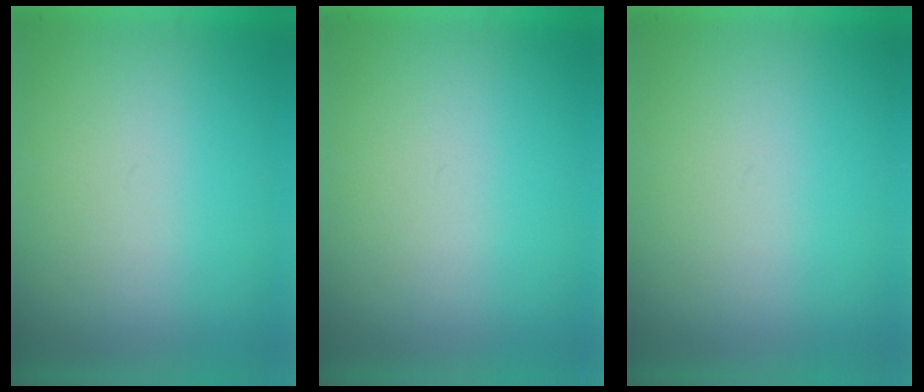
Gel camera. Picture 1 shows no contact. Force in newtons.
{"total": 0.0}
{"total": 0.0}